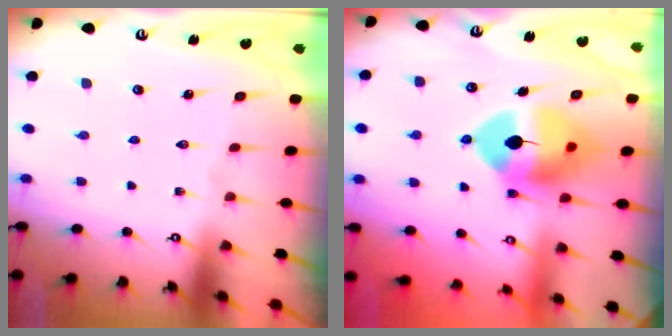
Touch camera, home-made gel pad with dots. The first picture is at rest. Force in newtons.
{"total": 13.1, "press": 13.0, "slide": 2.0}